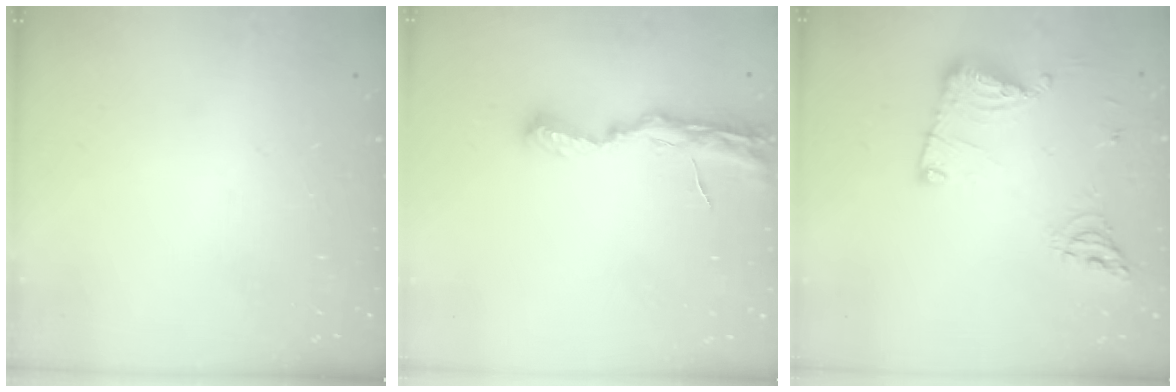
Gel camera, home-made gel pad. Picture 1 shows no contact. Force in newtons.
{"total": 8.0, "press": 8.0, "slide": 0.7}
{"total": 13.5, "press": 13.4, "slide": 1.2}